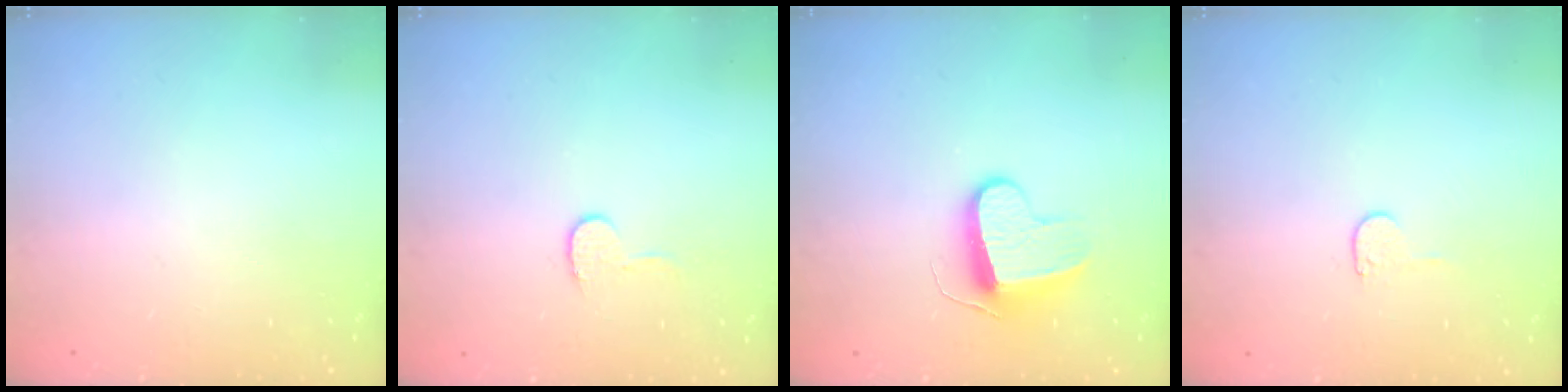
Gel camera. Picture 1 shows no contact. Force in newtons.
{"total": 6.2, "press": 6.1, "slide": 0.6}
{"total": 9.2, "press": 9.2, "slide": 0.2}
{"total": 4.0, "press": 4.0, "slide": 0.3}